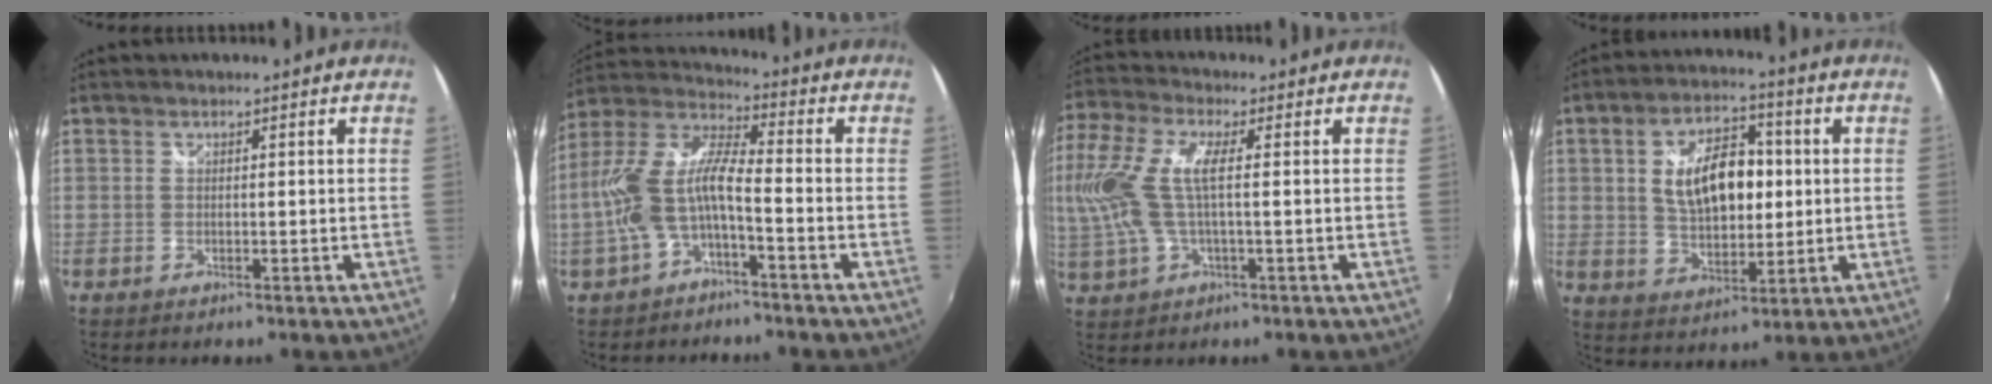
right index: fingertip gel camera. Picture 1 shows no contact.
{"total": 11.1, "force": [-3.4, 3.2, 10.1], "torque": [-0.223, 0.011, -0.063]}
{"total": 13.5, "force": [0.7, 4.8, 12.6], "torque": [-0.257, 0.002, 0.016]}
{"total": 12.7, "force": [1.6, 7.0, 10.5], "torque": [-0.185, 0.015, 0.034]}